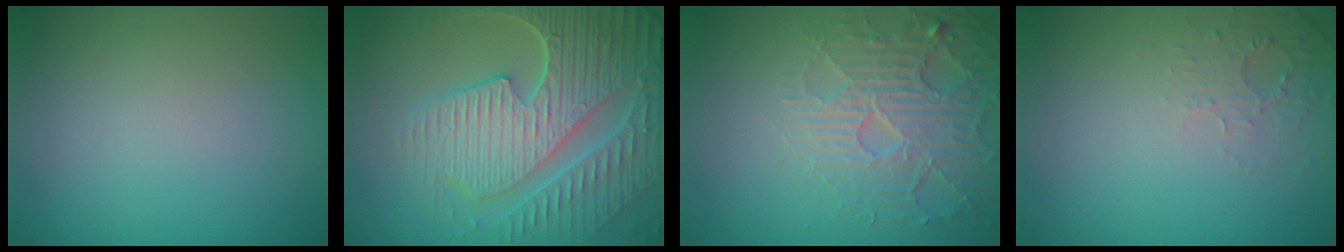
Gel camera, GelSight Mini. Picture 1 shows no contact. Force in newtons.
{"total": 9.0, "press": 6.4, "slide": 6.3}
{"total": 4.7, "press": 4.1, "slide": 2.4}
{"total": 1.6, "press": 1.6, "slide": 0.4}